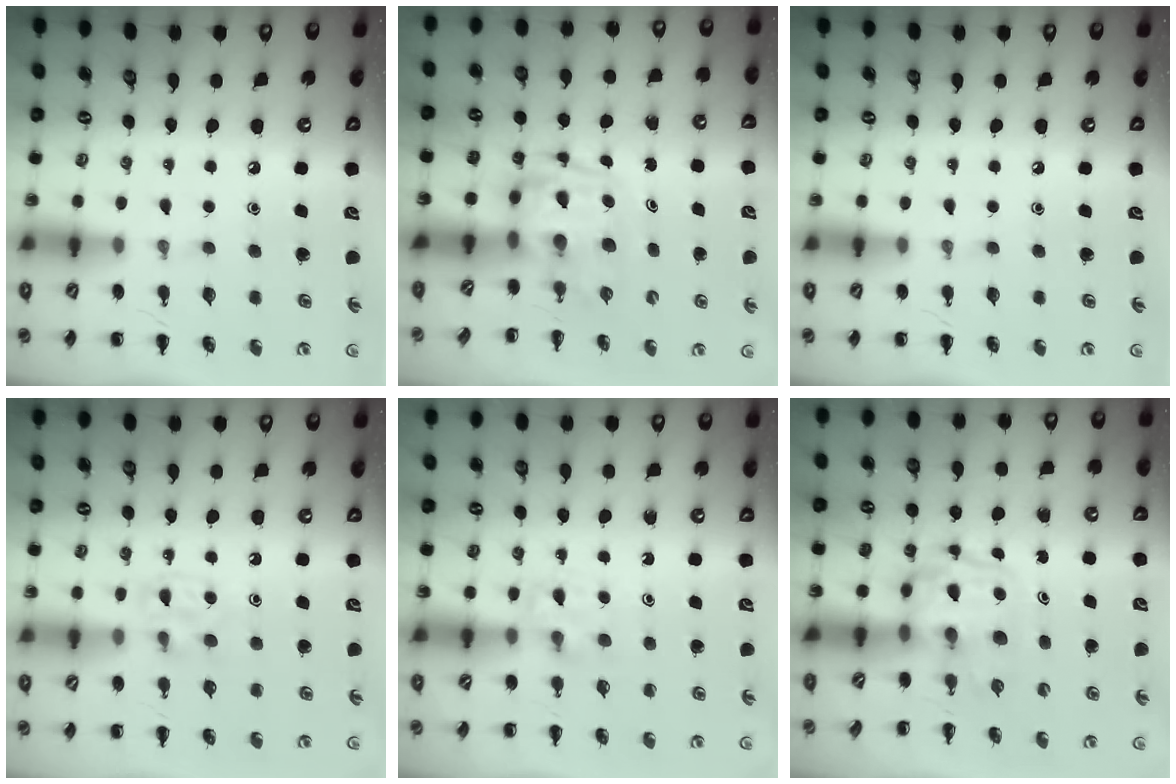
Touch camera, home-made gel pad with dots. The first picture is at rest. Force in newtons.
{"total": 3.3, "press": 3.3, "slide": 0.6}
{"total": 0.0}
{"total": 3.9, "press": 3.7, "slide": 1.3}
{"total": 3.8, "press": 3.6, "slide": 1.3}
{"total": 3.4, "press": 3.4, "slide": 0.6}